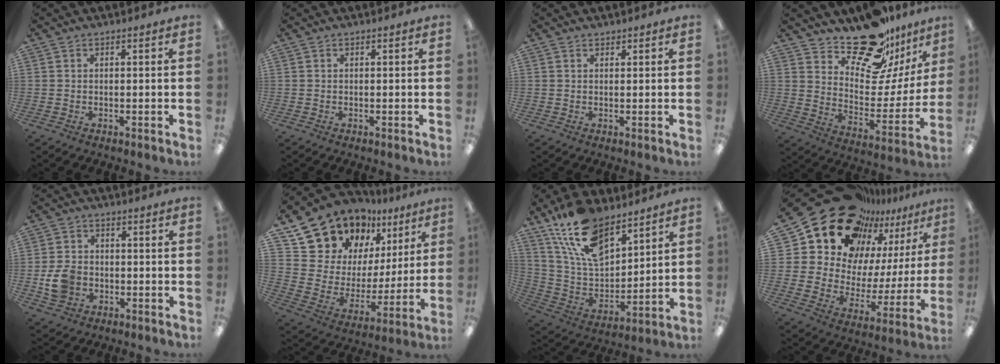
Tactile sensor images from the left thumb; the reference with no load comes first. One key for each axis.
{"total": 0.0}
{"total": 1.0, "fx": 0.9, "fy": 0.4, "fz": -0.1, "tx": 0.001, "ty": -0.001, "tz": 0.017}
{"total": 20.9, "fx": 17.0, "fy": 8.7, "fz": 8.4, "tx": -0.121, "ty": -0.129, "tz": 0.295}
{"total": 7.5, "fx": -1.9, "fy": 6.1, "fz": 3.8, "tx": -0.075, "ty": 0.013, "tz": -0.033}
{"total": 15.4, "fx": 13.3, "fy": 7.7, "fz": 1.4, "tx": -0.067, "ty": -0.119, "tz": 0.251}
{"total": 18.1, "fx": 12.5, "fy": 8.6, "fz": 10.0, "tx": -0.213, "ty": -0.056, "tz": 0.228}
{"total": 21.7, "fx": 18.2, "fy": 10.1, "fz": 6.2, "tx": -0.129, "ty": -0.146, "tz": 0.341}